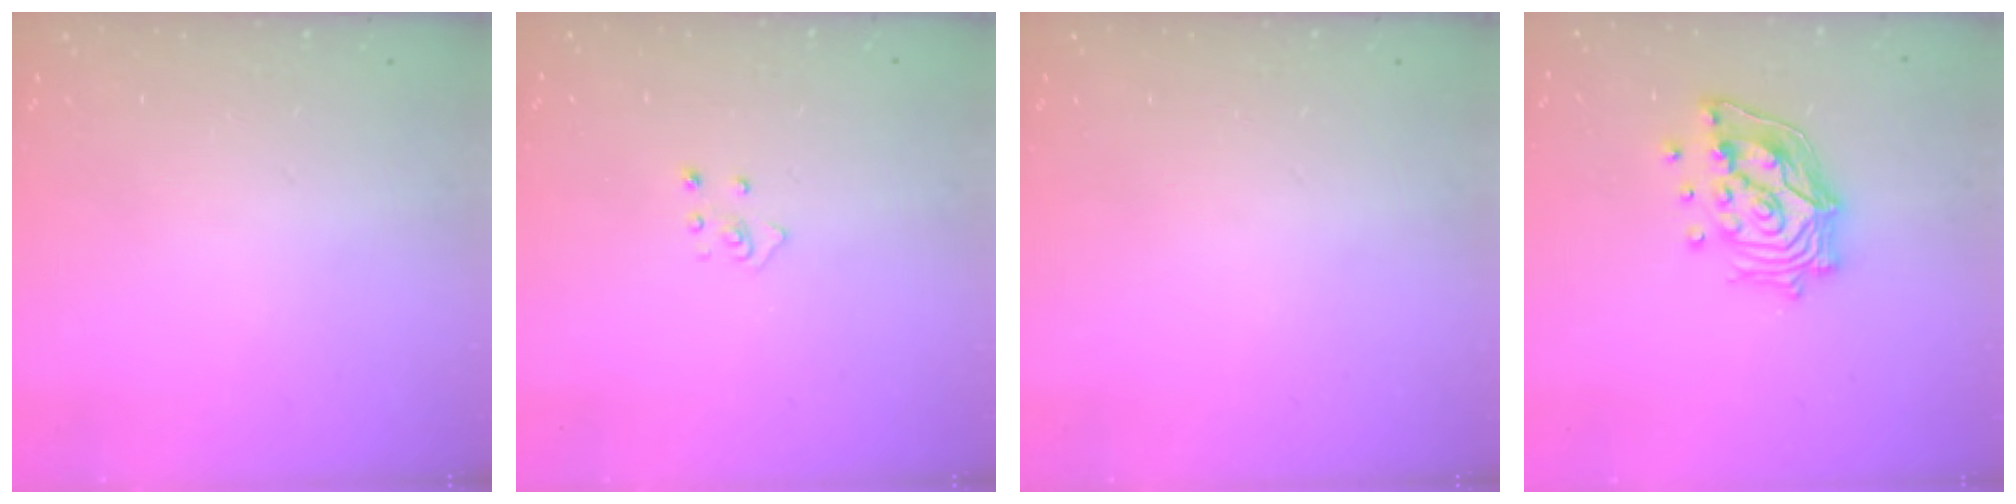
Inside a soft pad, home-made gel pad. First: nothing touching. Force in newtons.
{"total": 2.5, "press": 2.4, "slide": 0.3}
{"total": 0.0}
{"total": 14.1, "press": 14.0, "slide": 1.7}